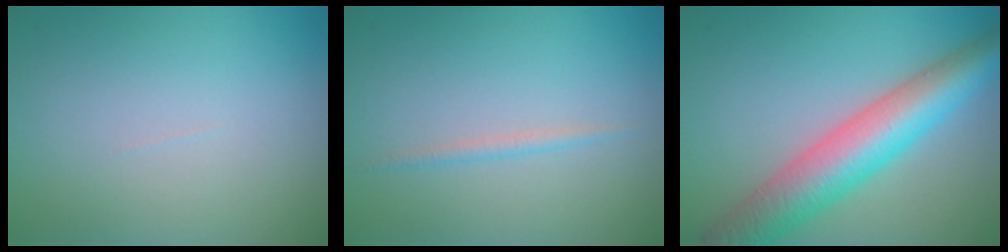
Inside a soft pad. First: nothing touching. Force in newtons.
{"total": 0.8, "press": 0.8, "slide": 0.0}
{"total": 8.1, "press": 8.1, "slide": 0.1}